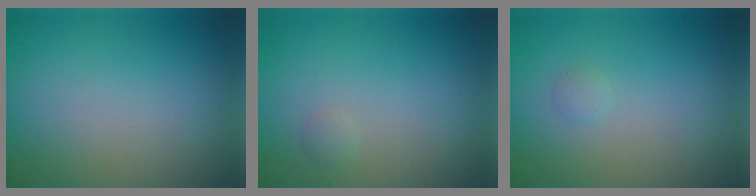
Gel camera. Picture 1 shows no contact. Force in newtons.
{"total": 0.6, "press": 0.6, "slide": 0.1}
{"total": 0.6, "press": 0.6, "slide": 0.0}